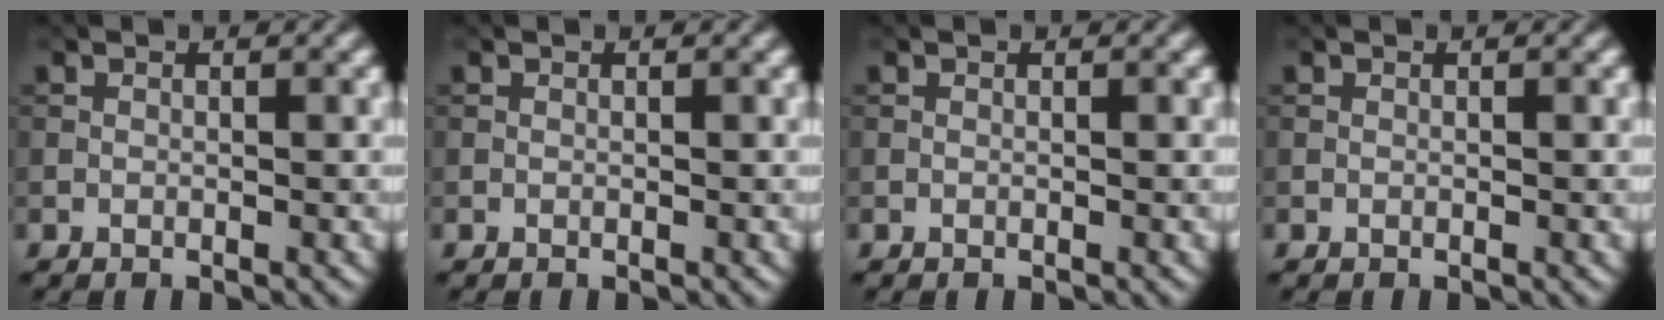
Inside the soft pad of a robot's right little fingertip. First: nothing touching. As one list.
[{"total": 0.0}, {"total": 0.0}, {"total": 0.0}]